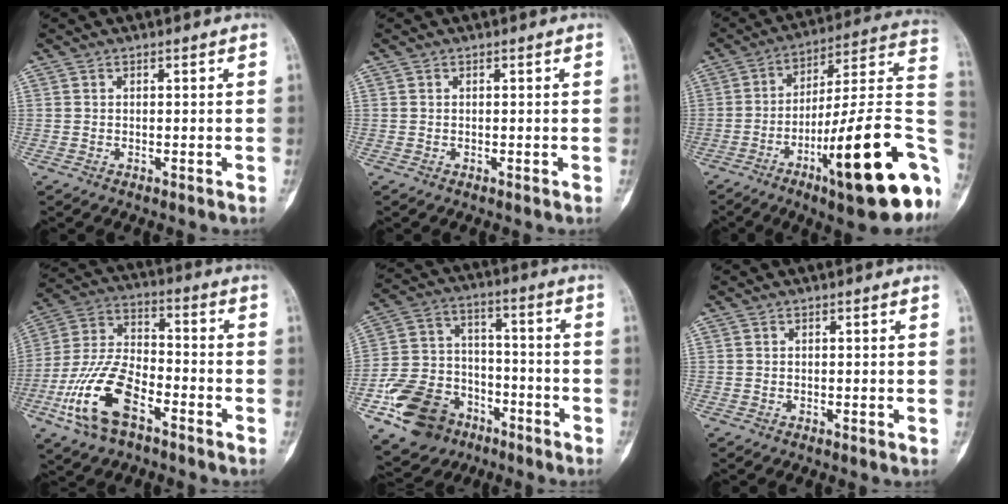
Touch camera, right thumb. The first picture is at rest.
{"total": 0.0}
{"total": 25.8, "force": [-9.5, 5.3, 23.4], "torque": [-0.285, 0.041, -0.139]}
{"total": 15.7, "force": [-7.4, 7.6, 11.5], "torque": [-0.232, 0.040, -0.146]}
{"total": 17.4, "force": [-9.0, 12.8, 7.7], "torque": [-0.124, 0.070, -0.151]}
{"total": 0.0}